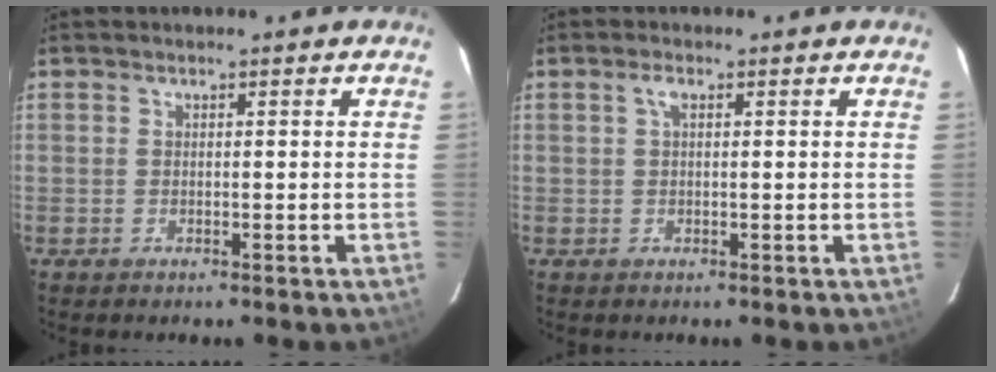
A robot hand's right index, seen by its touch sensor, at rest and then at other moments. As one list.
[{"total": 1.4, "force": [0.6, 0.5, 1.2], "torque": [-0.024, 0.005, 0.009]}]